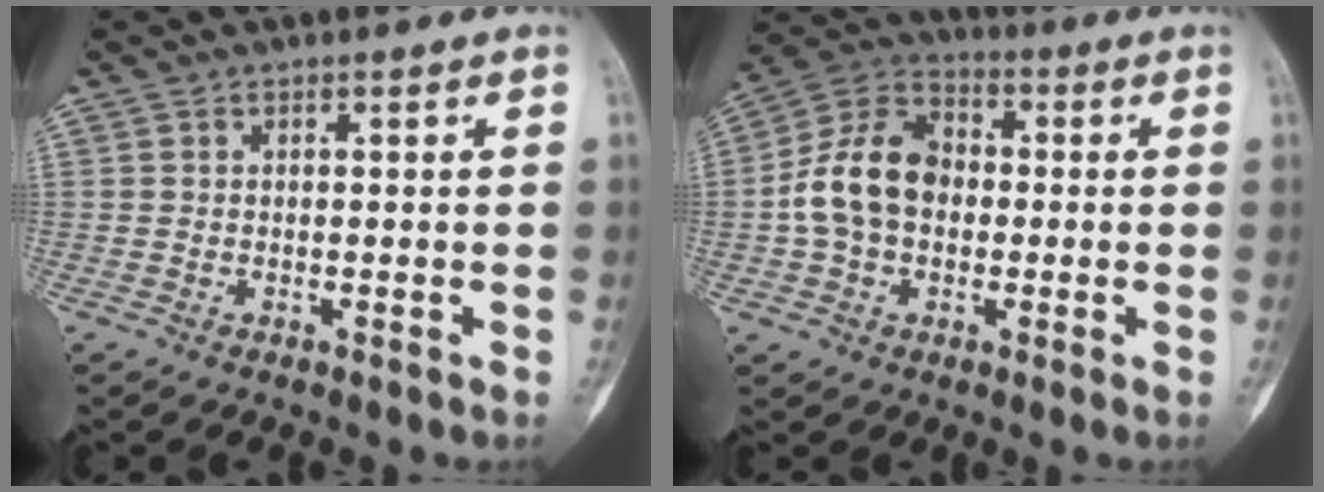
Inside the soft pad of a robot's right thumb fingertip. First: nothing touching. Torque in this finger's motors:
{"motor_torque": [1.37, 1.42, 0.80, -0.69, 0.21]}